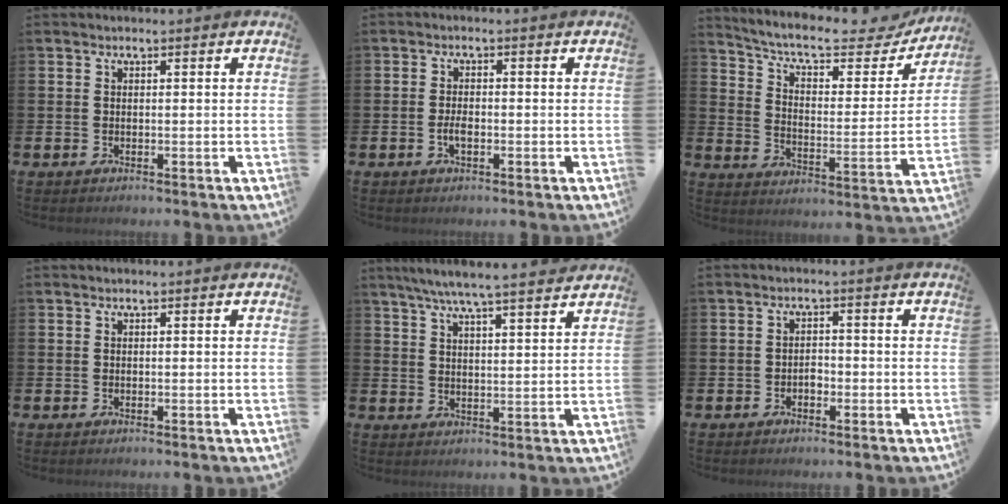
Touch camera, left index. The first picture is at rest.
{"total": 2.0, "force": [-0.6, 0.9, 1.7], "torque": [-0.024, -0.002, -0.013]}
{"total": 8.0, "force": [7.0, 2.1, 3.3], "torque": [-0.094, -0.044, 0.114]}
{"total": 0.0}
{"total": 6.7, "force": [6.2, -0.1, 2.4], "torque": [-0.062, -0.028, 0.110]}
{"total": 1.5, "force": [-0.8, 1.1, 0.7], "torque": [-0.007, -0.001, -0.018]}